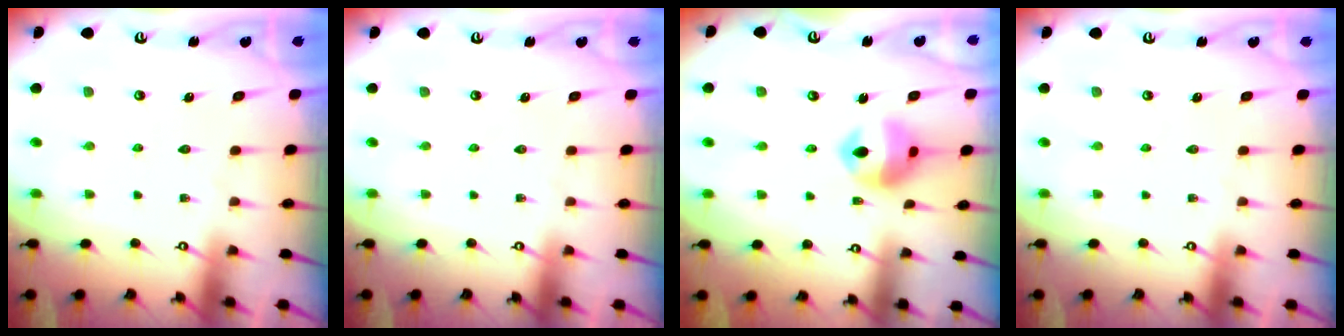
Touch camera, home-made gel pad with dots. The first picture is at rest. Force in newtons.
{"total": 0.0}
{"total": 11.9, "press": 11.8, "slide": 1.4}
{"total": 0.0}